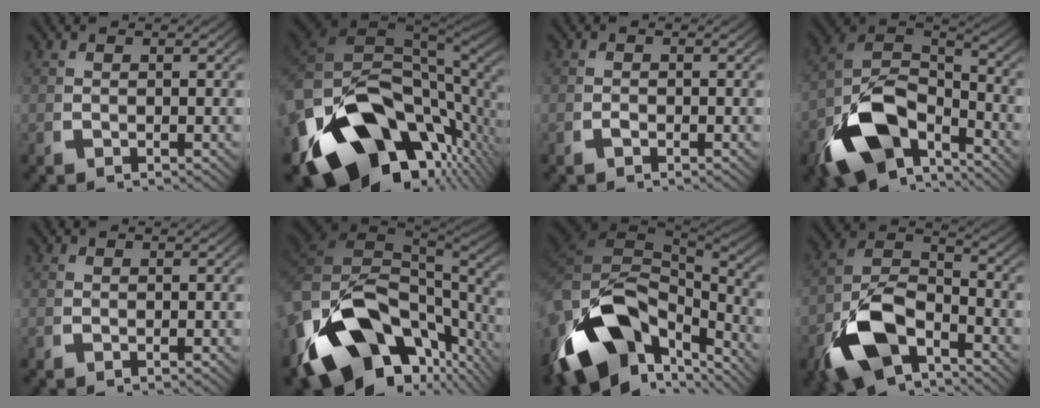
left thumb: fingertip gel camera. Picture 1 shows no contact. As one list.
[{"total": 26.6, "force": [-4.0, 17.3, 19.8], "torque": [-0.355, -0.064, -0.037]}, {"total": 0.5, "force": [-0.4, 0.2, 0.2], "torque": [-0.005, -0.001, -0.010]}, {"total": 14.1, "force": [-3.9, 9.1, 10.1], "torque": [-0.228, -0.058, -0.046]}, {"total": 0.0}, {"total": 21.7, "force": [-4.4, 14.2, 15.8], "torque": [-0.303, -0.061, -0.036]}, {"total": 19.3, "force": [-2.6, 12.4, 14.6], "torque": [-0.278, -0.042, -0.021]}, {"total": 11.8, "force": [-4.1, 7.8, 7.9], "torque": [-0.174, -0.042, -0.058]}]